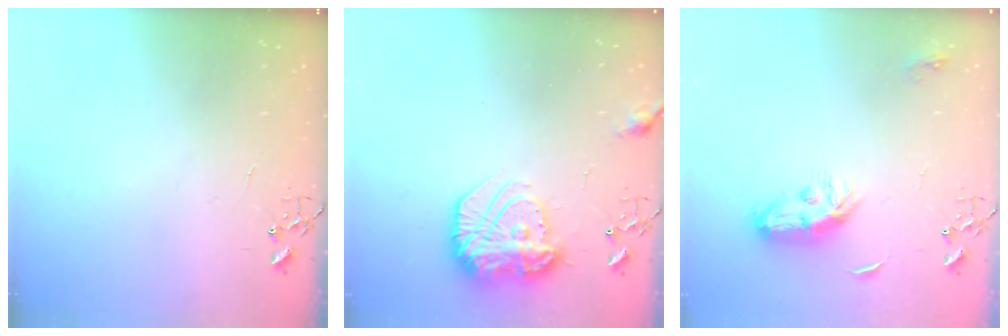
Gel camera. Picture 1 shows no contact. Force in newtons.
{"total": 18.4, "press": 18.3, "slide": 1.4}
{"total": 8.7, "press": 8.7, "slide": 0.4}